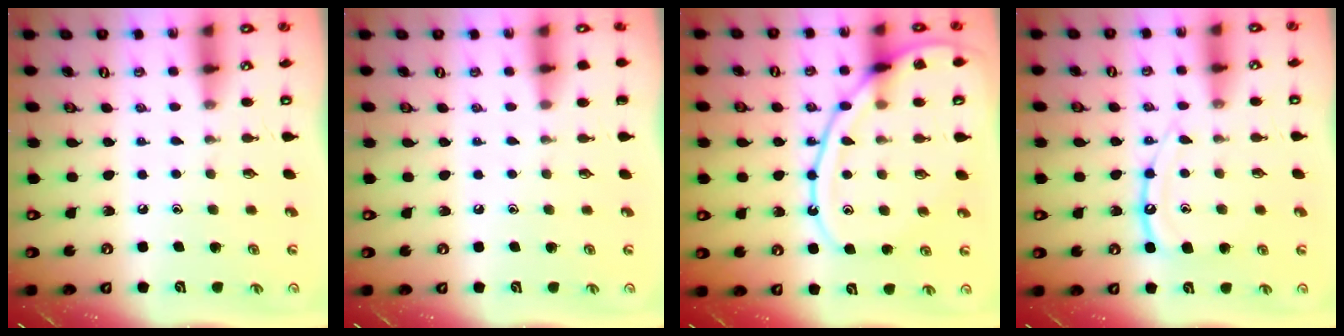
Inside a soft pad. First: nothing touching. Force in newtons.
{"total": 0.0}
{"total": 15.4, "press": 15.4, "slide": 1.4}
{"total": 11.4, "press": 11.3, "slide": 1.1}